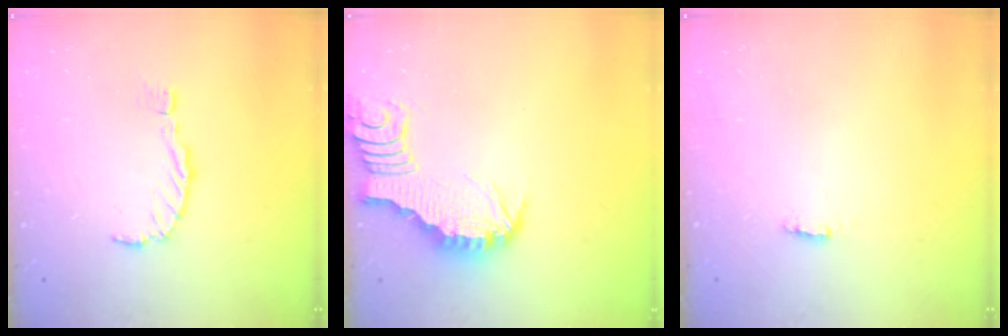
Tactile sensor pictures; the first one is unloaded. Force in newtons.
{"total": 3.2, "press": 3.2, "slide": 0.4}
{"total": 2.3, "press": 2.2, "slide": 0.5}